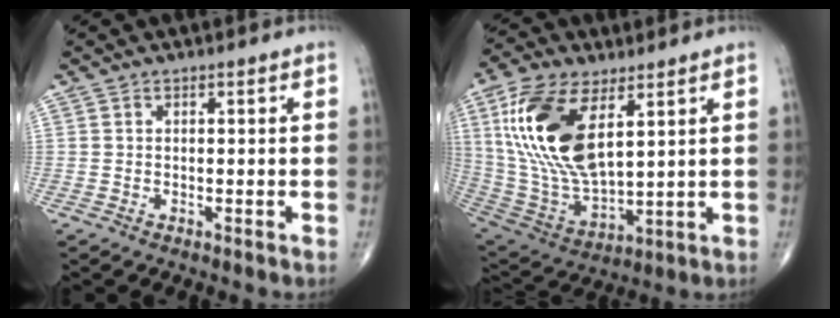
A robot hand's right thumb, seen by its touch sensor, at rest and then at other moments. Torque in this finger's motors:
{"motor_torque": [-1.19, 2.33, 2.07, 0.70, 0.70]}